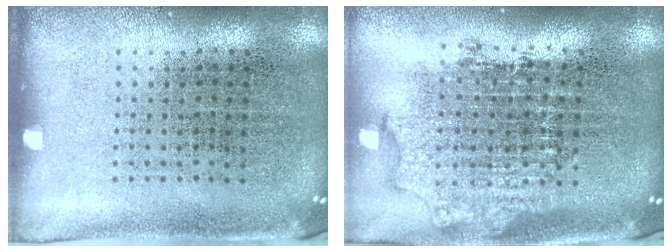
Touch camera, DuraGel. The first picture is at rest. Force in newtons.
{"total": 1.8, "press": 1.4, "slide": 1.1}